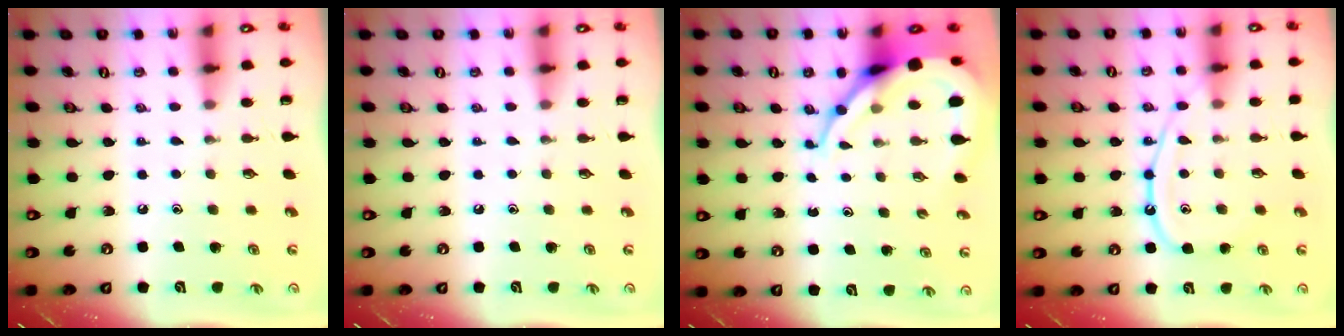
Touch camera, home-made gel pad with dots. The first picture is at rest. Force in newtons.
{"total": 0.0}
{"total": 11.4, "press": 11.3, "slide": 1.2}
{"total": 11.1, "press": 11.1, "slide": 1.2}